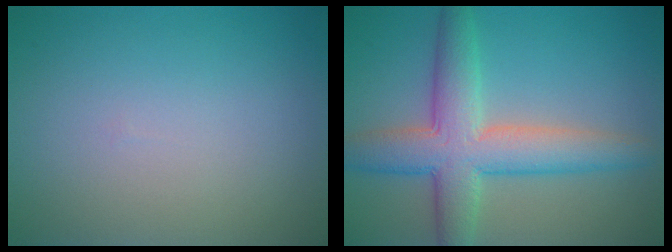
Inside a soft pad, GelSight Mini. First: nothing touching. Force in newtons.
{"total": 7.1, "press": 7.1, "slide": 0.1}